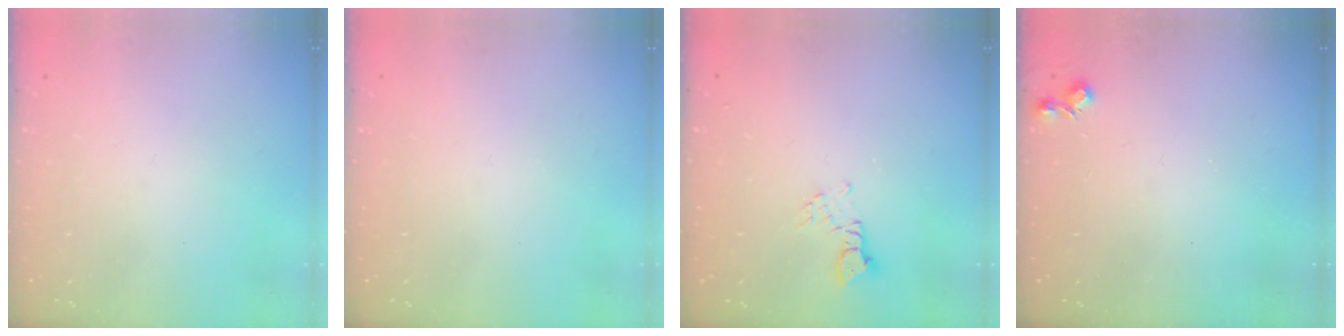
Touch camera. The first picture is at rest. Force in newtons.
{"total": 0.0}
{"total": 2.6, "press": 2.5, "slide": 0.4}
{"total": 5.4, "press": 5.4, "slide": 0.7}